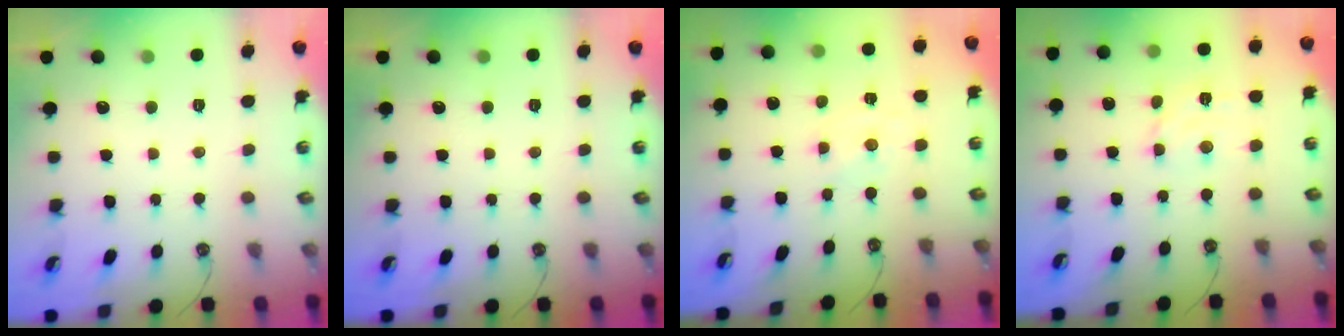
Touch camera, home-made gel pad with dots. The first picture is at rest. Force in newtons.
{"total": 0.0}
{"total": 0.0}
{"total": 4.2, "press": 4.2, "slide": 0.4}